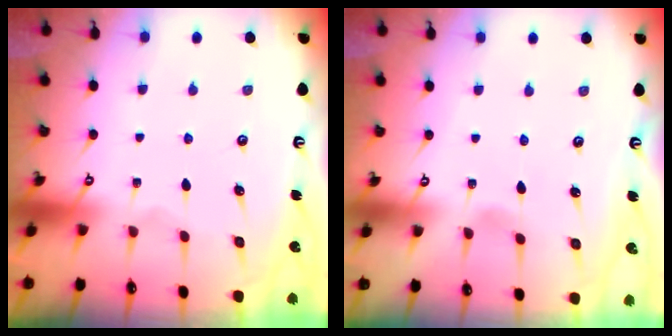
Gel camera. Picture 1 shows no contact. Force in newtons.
{"total": 3.1, "press": 3.0, "slide": 0.4}